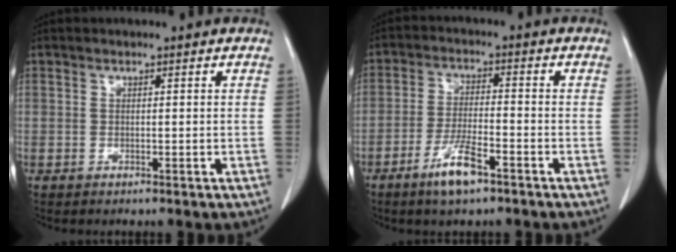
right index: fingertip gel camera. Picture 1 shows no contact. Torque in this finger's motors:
{"motor_torque": [0.69, -0.60, 0.15, 0.05]}